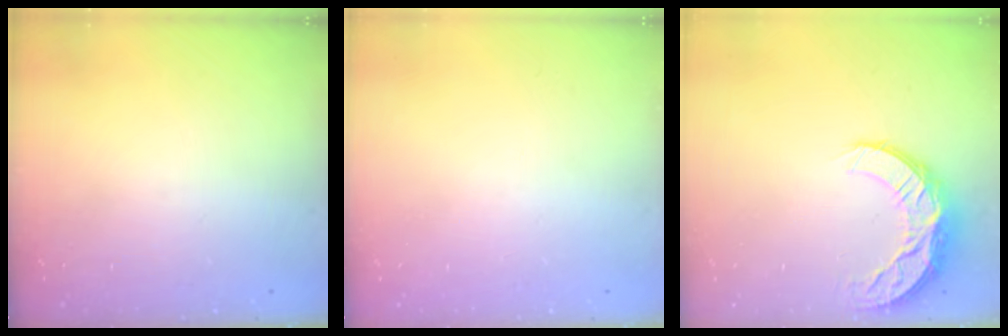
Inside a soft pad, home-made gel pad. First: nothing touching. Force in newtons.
{"total": 0.0}
{"total": 10.1, "press": 10.1, "slide": 0.7}